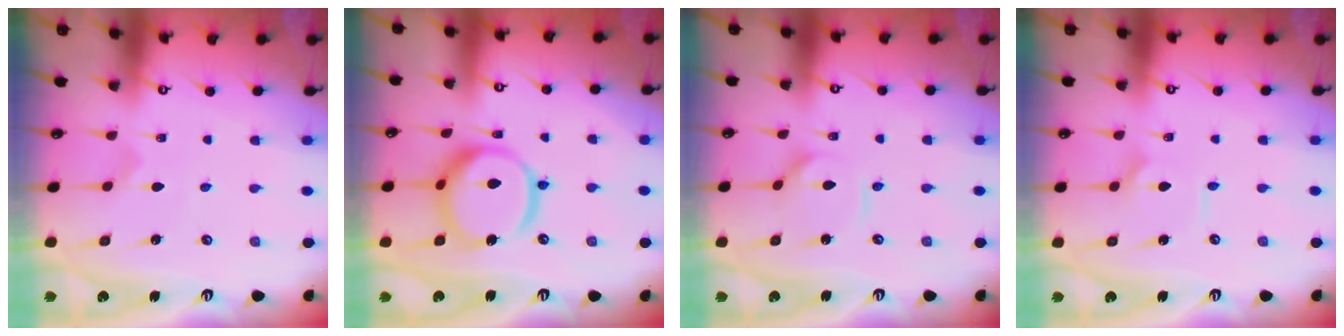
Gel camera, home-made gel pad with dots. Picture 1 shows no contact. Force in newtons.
{"total": 13.9, "press": 13.8, "slide": 1.5}
{"total": 3.9, "press": 3.9, "slide": 0.3}
{"total": 2.7, "press": 2.7, "slide": 0.4}